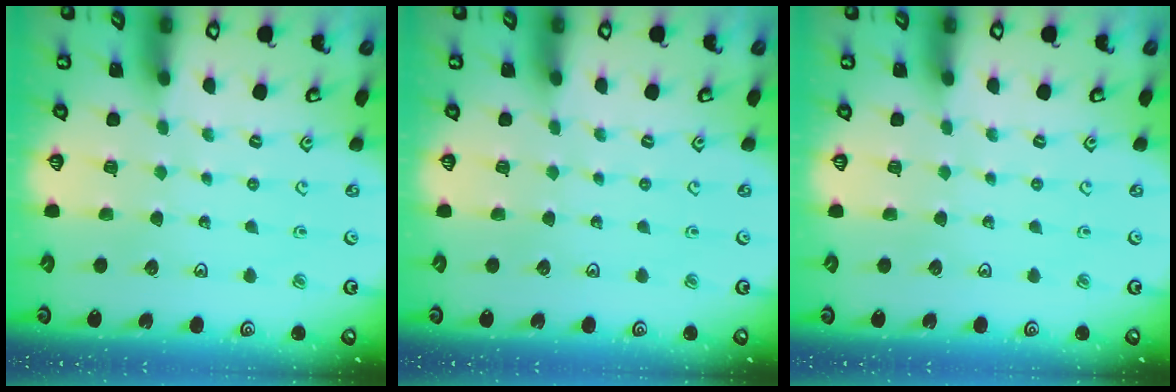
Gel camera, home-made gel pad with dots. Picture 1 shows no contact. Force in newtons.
{"total": 0.0}
{"total": 0.0}